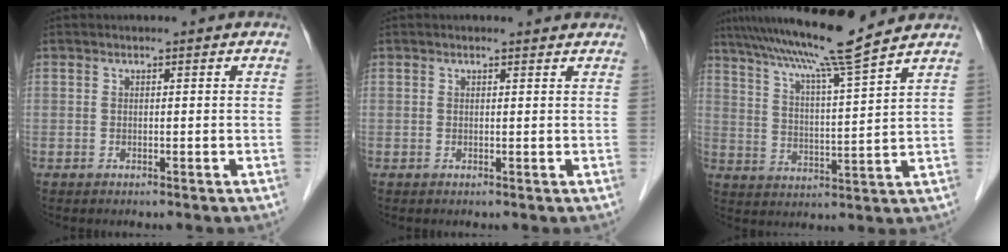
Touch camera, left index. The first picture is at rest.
{"total": 2.2, "force": [2.1, 0.4, 0.5], "torque": [-0.015, 0.010, 0.021]}
{"total": 12.9, "force": [10.9, -1.7, 6.6], "torque": [-0.119, 0.008, 0.178]}